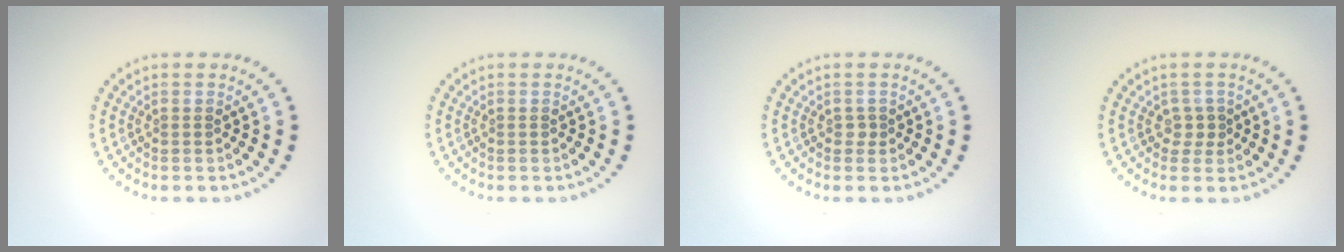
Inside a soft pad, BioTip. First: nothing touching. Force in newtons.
{"total": 0.0}
{"total": 0.5, "press": 0.4, "slide": 0.3}
{"total": 1.4, "press": 1.1, "slide": 0.8}